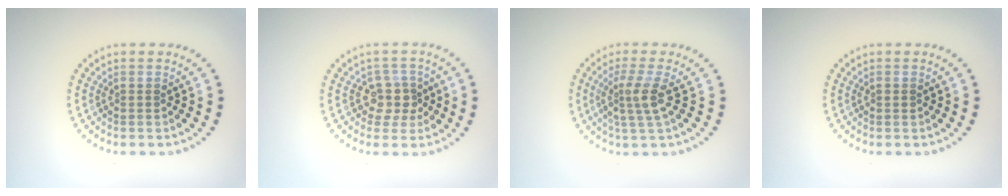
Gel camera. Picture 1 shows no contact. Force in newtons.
{"total": 2.3, "press": 1.9, "slide": 1.3}
{"total": 2.9, "press": 2.3, "slide": 1.8}
{"total": 0.5, "press": 0.5, "slide": 0.1}